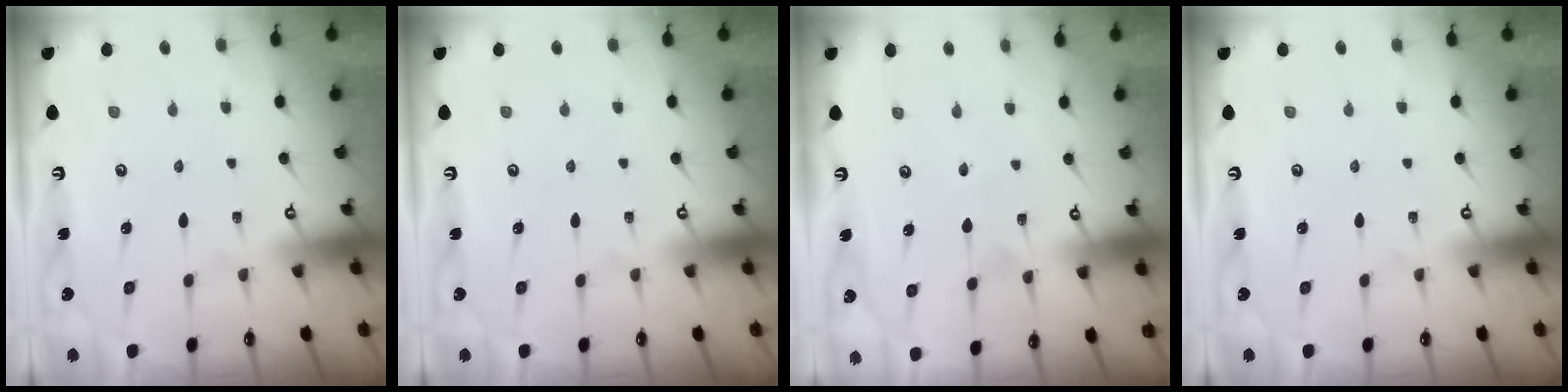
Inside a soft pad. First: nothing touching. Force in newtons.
{"total": 0.0}
{"total": 3.0, "press": 2.9, "slide": 0.9}
{"total": 0.0}